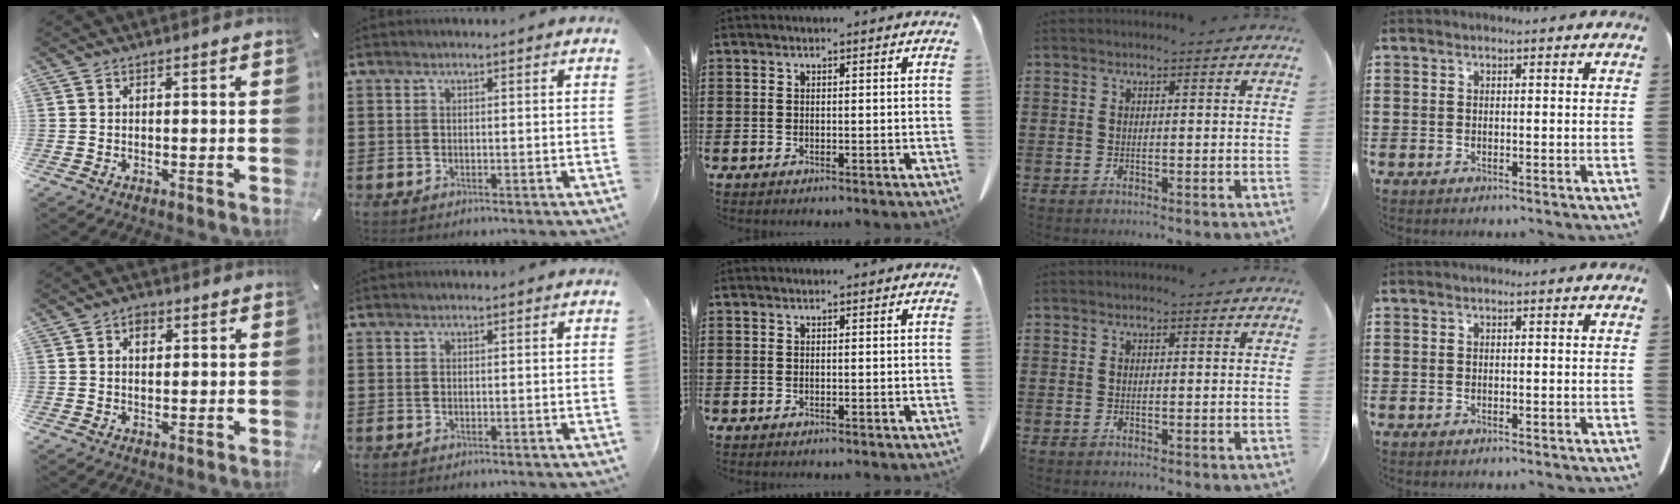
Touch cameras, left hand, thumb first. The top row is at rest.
{"thumb": {"total": 2.7, "force": [0.8, 1.8, 1.8], "torque": [-0.024, 0.001, 0.009]}}